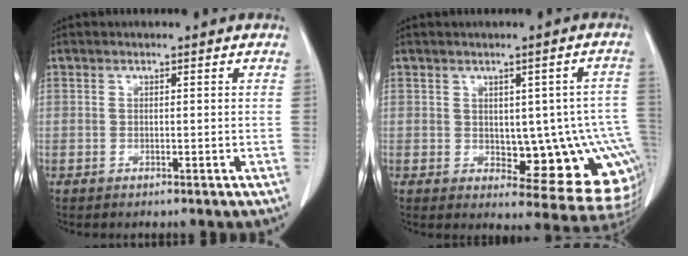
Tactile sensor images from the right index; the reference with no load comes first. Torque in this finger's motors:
{"motor_torque": [0.23, 0.24, 0.14, 0.02]}